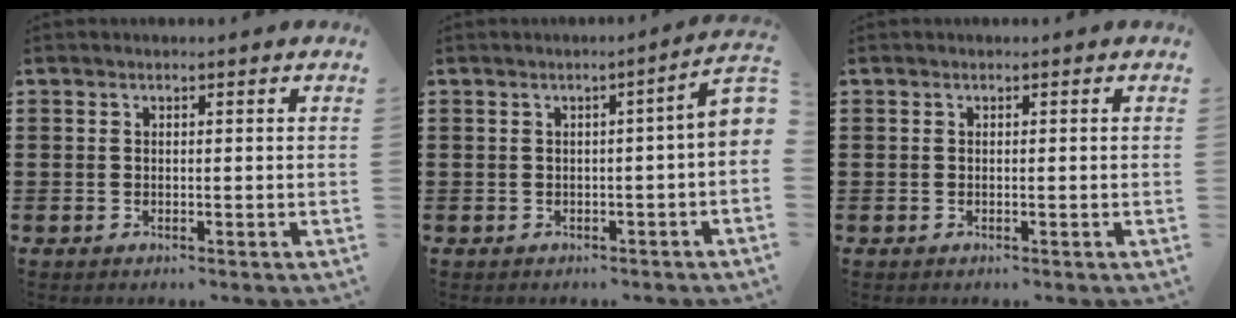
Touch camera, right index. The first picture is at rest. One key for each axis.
{"total": 2.8, "fx": -0.3, "fy": 0.2, "fz": 2.8, "tx": -0.041, "ty": -0.004, "tz": -0.009}
{"total": 0.0}